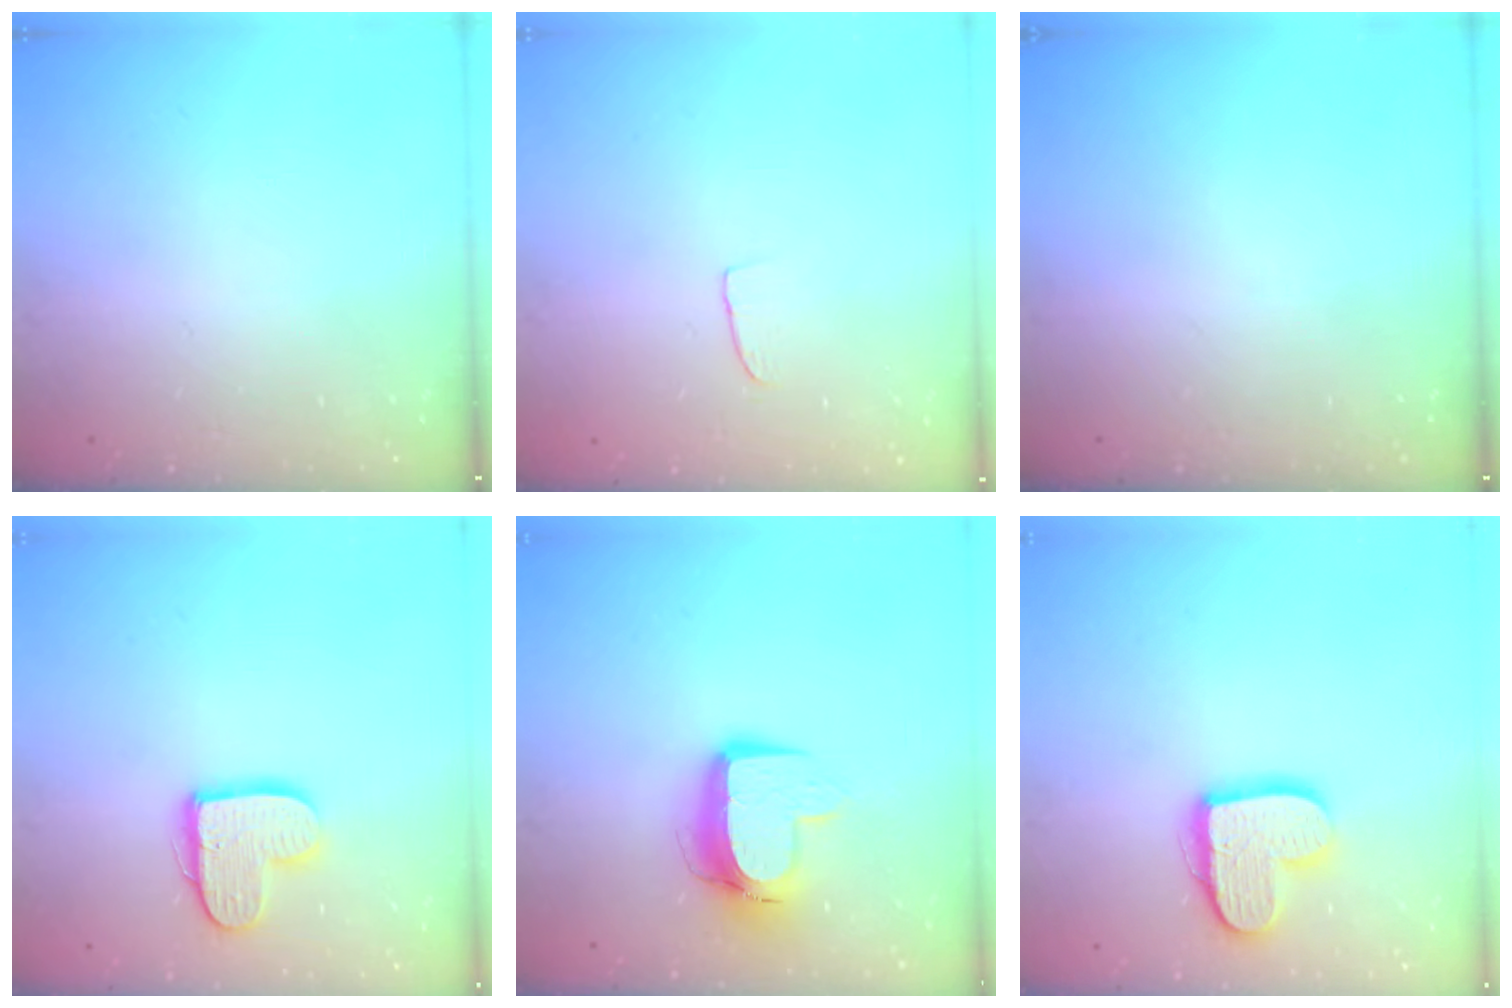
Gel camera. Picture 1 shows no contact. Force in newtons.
{"total": 2.5, "press": 2.5, "slide": 0.1}
{"total": 0.0}
{"total": 13.4, "press": 13.3, "slide": 1.2}
{"total": 11.0, "press": 10.9, "slide": 1.1}
{"total": 14.1, "press": 14.0, "slide": 1.0}